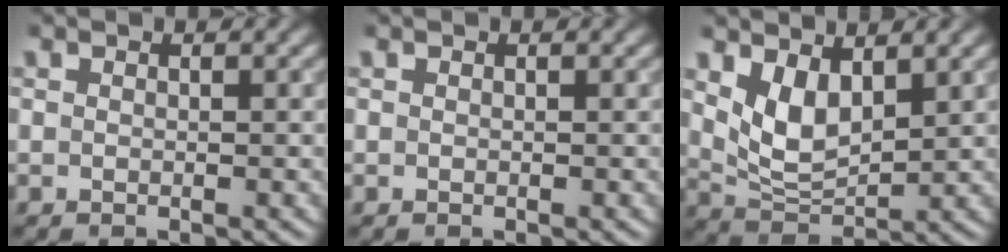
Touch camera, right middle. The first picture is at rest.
{"total": 0.0}
{"total": 4.4, "force": [1.9, 2.3, 3.2], "torque": [-0.070, -0.009, 0.043]}